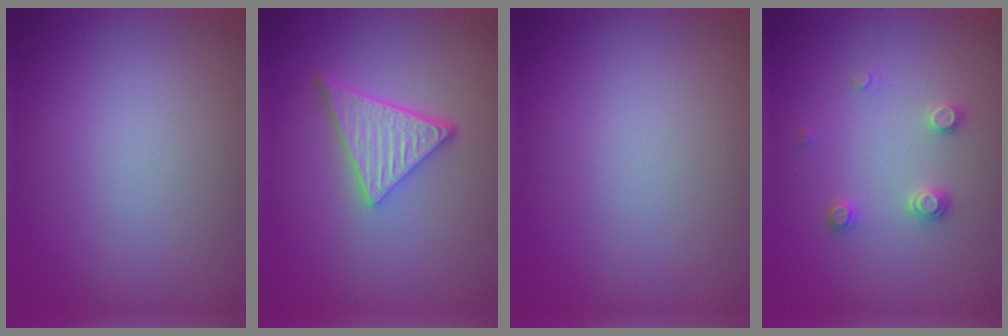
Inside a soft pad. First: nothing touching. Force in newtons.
{"total": 4.9, "press": 3.5, "slide": 3.3}
{"total": 0.0}
{"total": 1.8, "press": 1.7, "slide": 0.3}